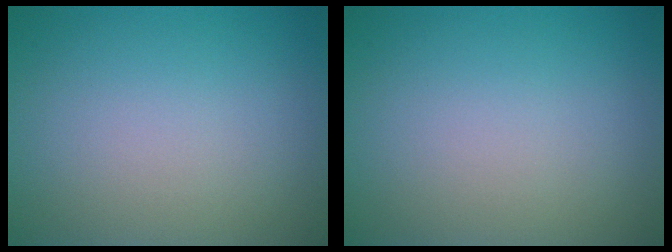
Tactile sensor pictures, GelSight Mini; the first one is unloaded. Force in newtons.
{"total": 0.0}